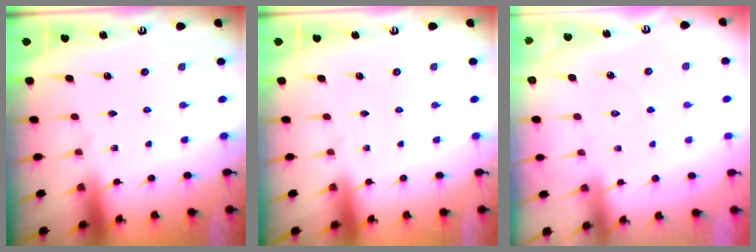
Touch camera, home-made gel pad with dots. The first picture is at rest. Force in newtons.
{"total": 0.0}
{"total": 2.9, "press": 2.8, "slide": 0.3}